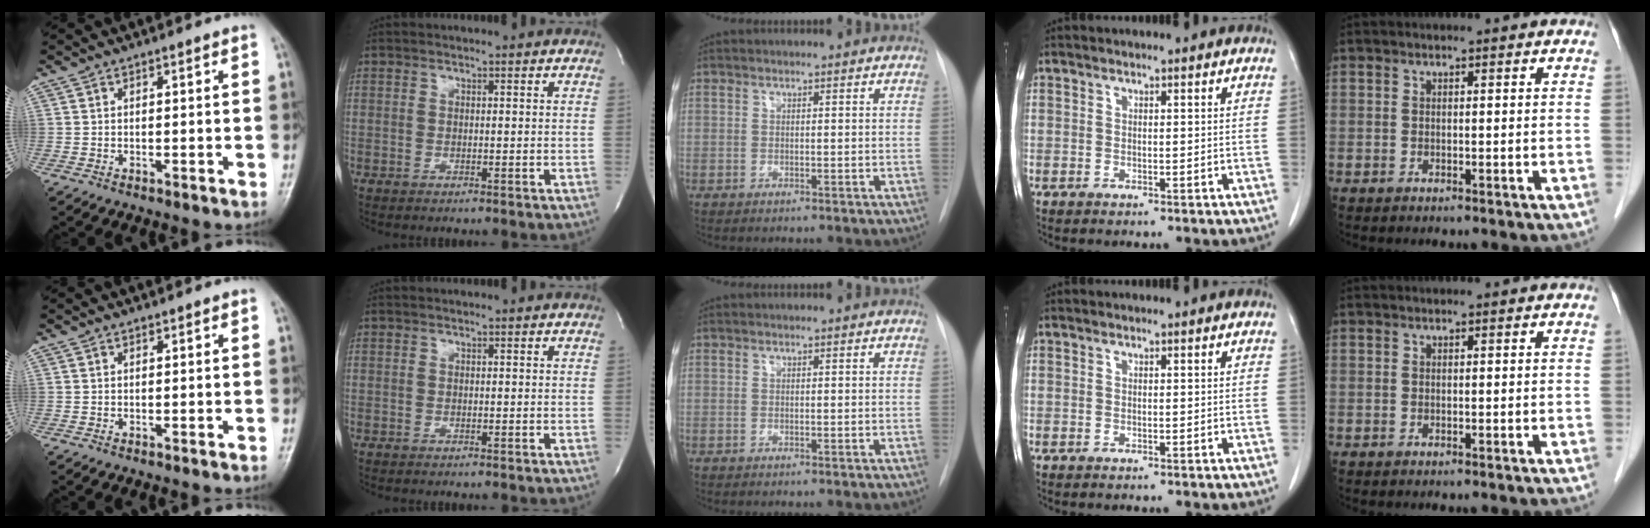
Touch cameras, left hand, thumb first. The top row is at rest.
{}